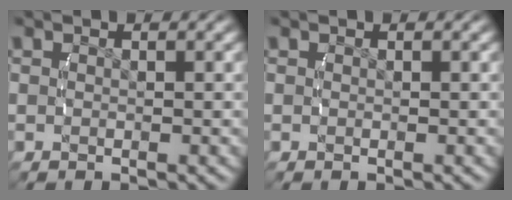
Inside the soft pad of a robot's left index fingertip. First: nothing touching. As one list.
[{"total": 0.0}]